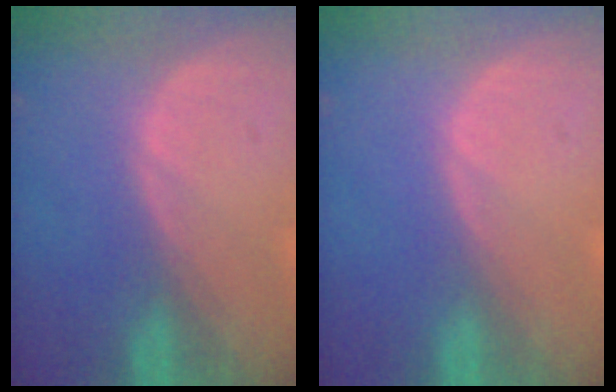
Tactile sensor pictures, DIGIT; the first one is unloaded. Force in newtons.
{"total": 0.0}